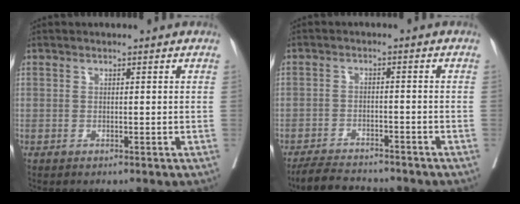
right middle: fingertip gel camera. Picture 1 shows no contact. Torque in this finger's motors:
{"motor_torque": [0.03, -0.13, 0.01, 0.01]}